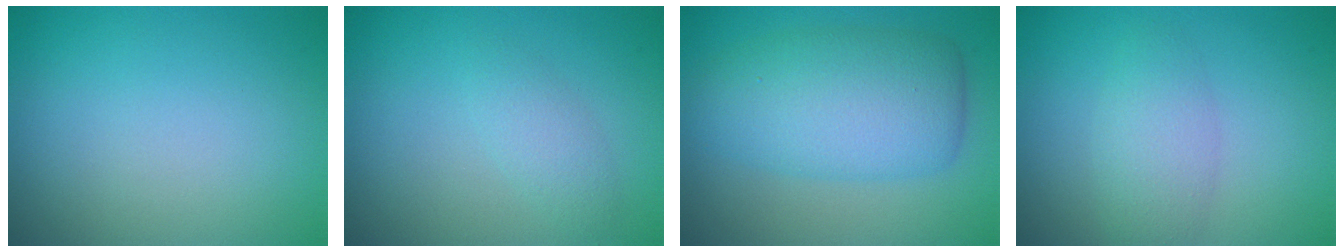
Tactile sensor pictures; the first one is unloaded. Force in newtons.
{"total": 1.6, "press": 1.6, "slide": 0.1}
{"total": 6.8, "press": 6.8, "slide": 0.2}
{"total": 2.7, "press": 2.7, "slide": 0.1}